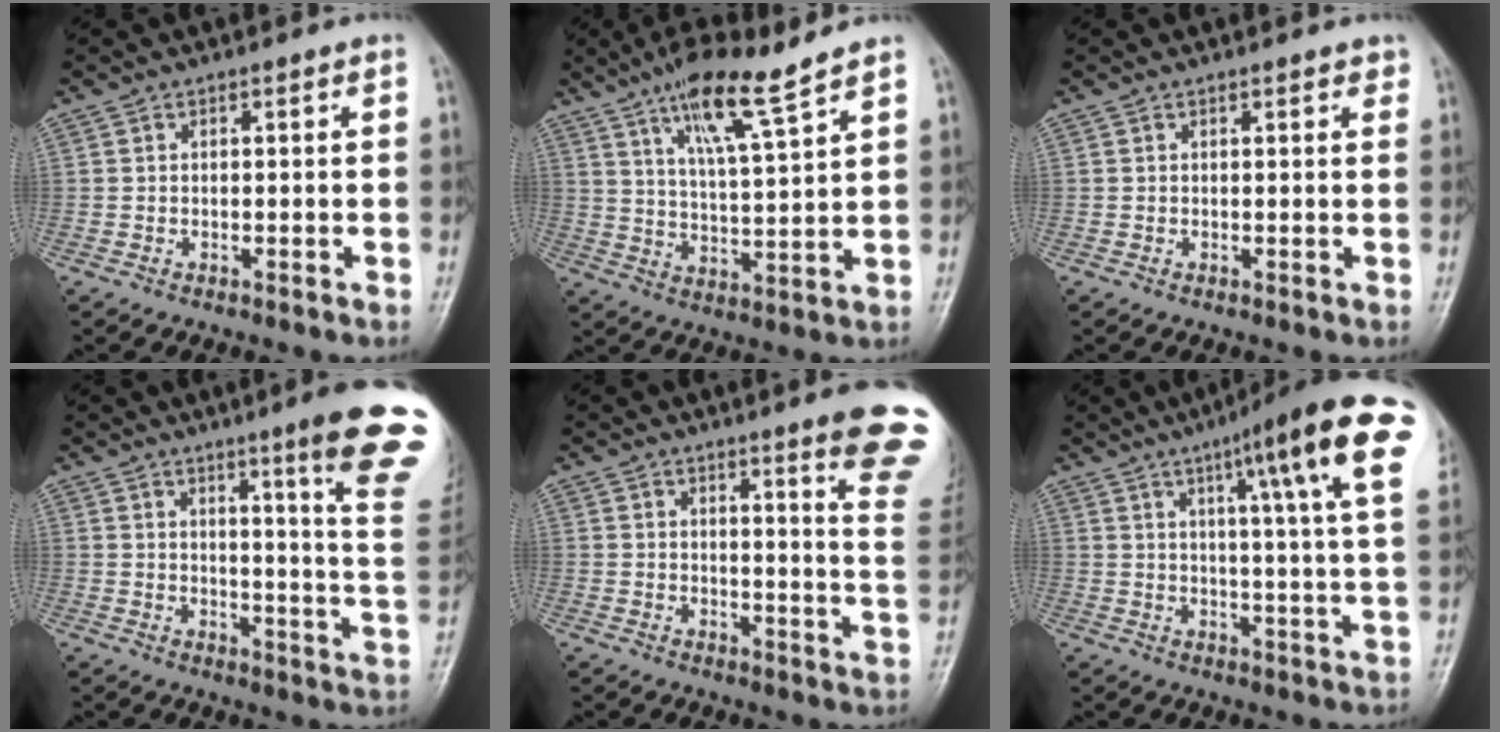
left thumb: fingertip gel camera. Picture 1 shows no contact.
{"total": 11.8, "force": [8.1, 1.6, 8.4], "torque": [-0.146, -0.041, 0.148]}
{"total": 1.3, "force": [0.9, 0.6, 0.8], "torque": [-0.005, -0.003, 0.008]}
{"total": 16.6, "force": [10.4, 0.5, 12.9], "torque": [-0.139, -0.068, 0.121]}
{"total": 13.0, "force": [9.0, 0.9, 9.3], "torque": [-0.088, -0.062, 0.093]}
{"total": 18.2, "force": [8.3, 1.9, 16.0], "torque": [-0.212, -0.016, 0.101]}